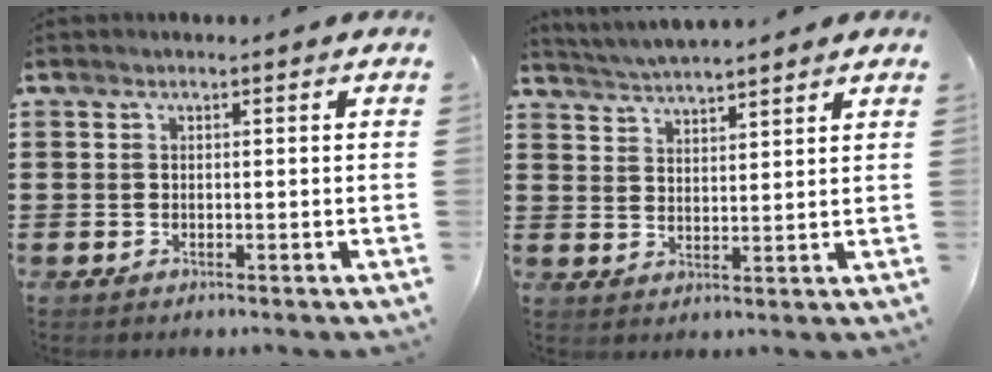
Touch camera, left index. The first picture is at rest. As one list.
[{"total": 3.7, "force": [3.6, -0.3, 0.3], "torque": [-0.020, -0.013, 0.064]}]